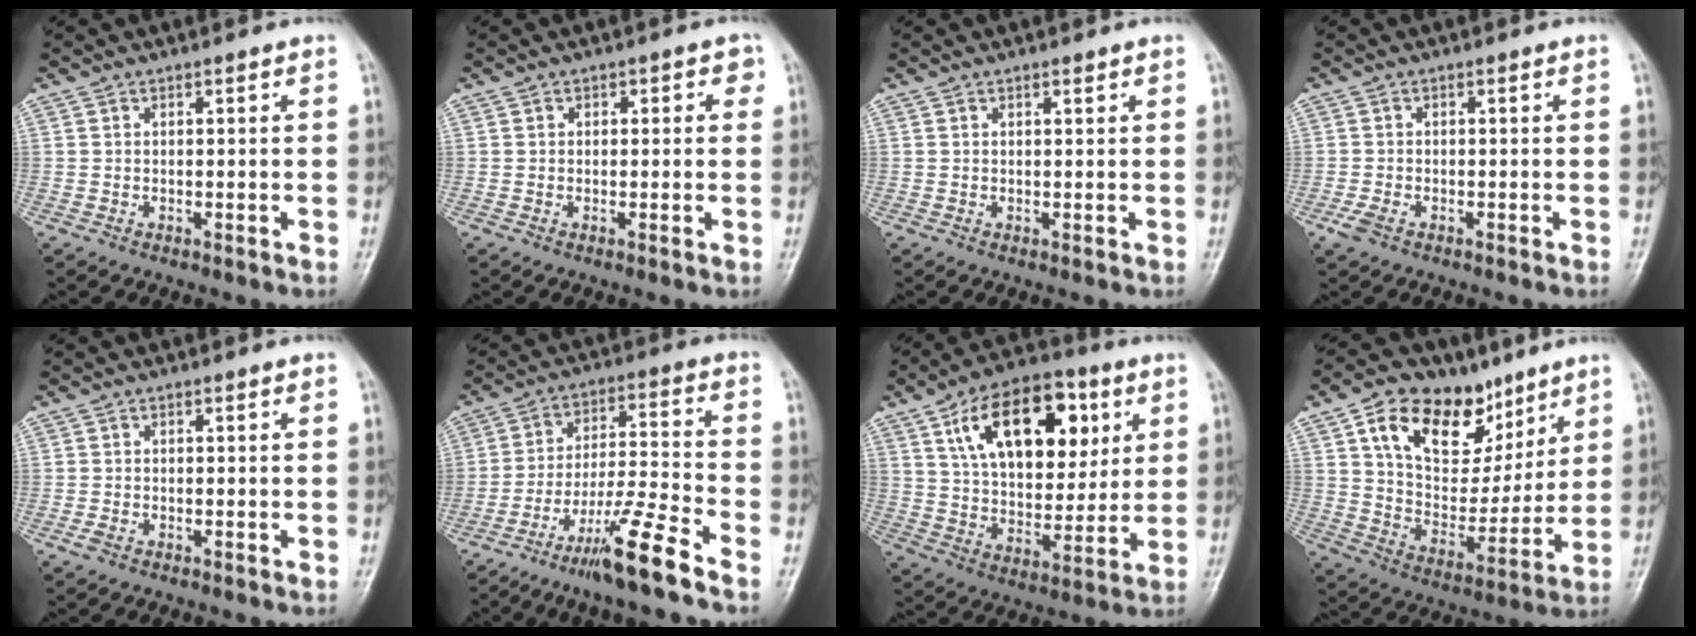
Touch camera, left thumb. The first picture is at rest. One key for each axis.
{"total": 2.4, "fx": 0.6, "fy": 1.7, "fz": 1.5, "tx": 0.008, "ty": 0.004, "tz": 0.000}
{"total": 0.7, "fx": 0.5, "fy": 0.2, "fz": 0.5, "tx": -0.008, "ty": -0.002, "tz": 0.007}
{"total": 2.2, "fx": -1.3, "fy": 1.2, "fz": 1.3, "tx": -0.034, "ty": -0.002, "tz": -0.025}
{"total": 1.0, "fx": -0.6, "fy": 0.6, "fz": 0.5, "tx": -0.015, "ty": -0.002, "tz": -0.013}
{"total": 11.9, "fx": -8.4, "fy": 0.2, "fz": 8.4, "tx": -0.163, "ty": 0.053, "tz": -0.155}
{"total": 21.0, "fx": 8.1, "fy": 12.1, "fz": 15.1, "tx": -0.191, "ty": -0.018, "tz": 0.134}
{"total": 20.9, "fx": 11.0, "fy": 12.8, "fz": 12.4, "tx": -0.149, "ty": -0.033, "tz": 0.190}